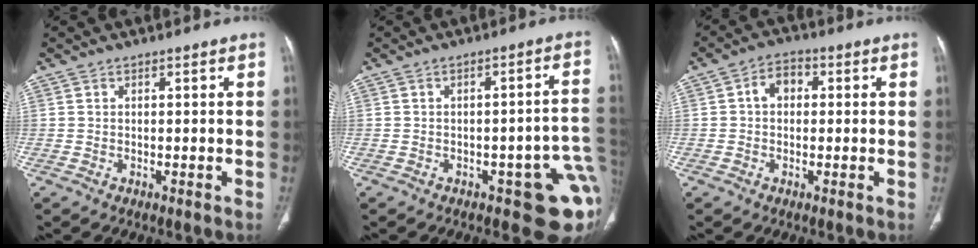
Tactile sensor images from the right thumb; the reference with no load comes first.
{"total": 12.7, "force": [-4.0, 4.6, 11.1], "torque": [-0.094, 0.019, -0.037]}
{"total": 4.6, "force": [0.5, 3.4, 3.0], "torque": [-0.037, 0.017, -0.001]}